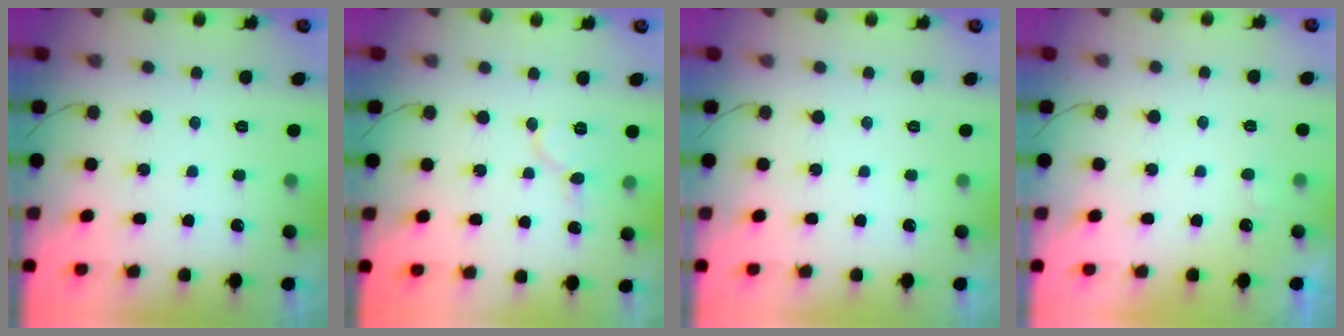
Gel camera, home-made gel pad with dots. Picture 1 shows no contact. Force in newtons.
{"total": 7.0, "press": 7.0, "slide": 0.8}
{"total": 0.0}
{"total": 3.9, "press": 3.9, "slide": 0.3}